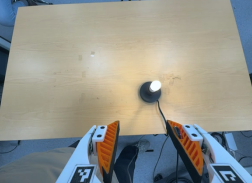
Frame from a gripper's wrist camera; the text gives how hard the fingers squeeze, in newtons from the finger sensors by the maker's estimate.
{"total": 0.0}